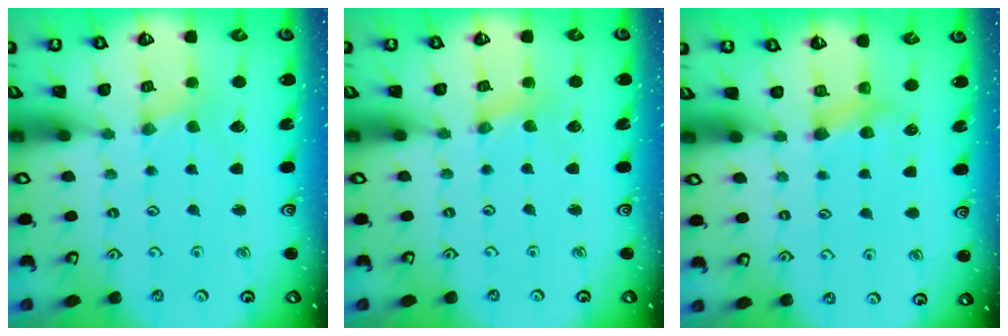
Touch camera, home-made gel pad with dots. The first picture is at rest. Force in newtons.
{"total": 1.0, "press": 1.0, "slide": 0.1}
{"total": 4.3, "press": 4.2, "slide": 0.5}